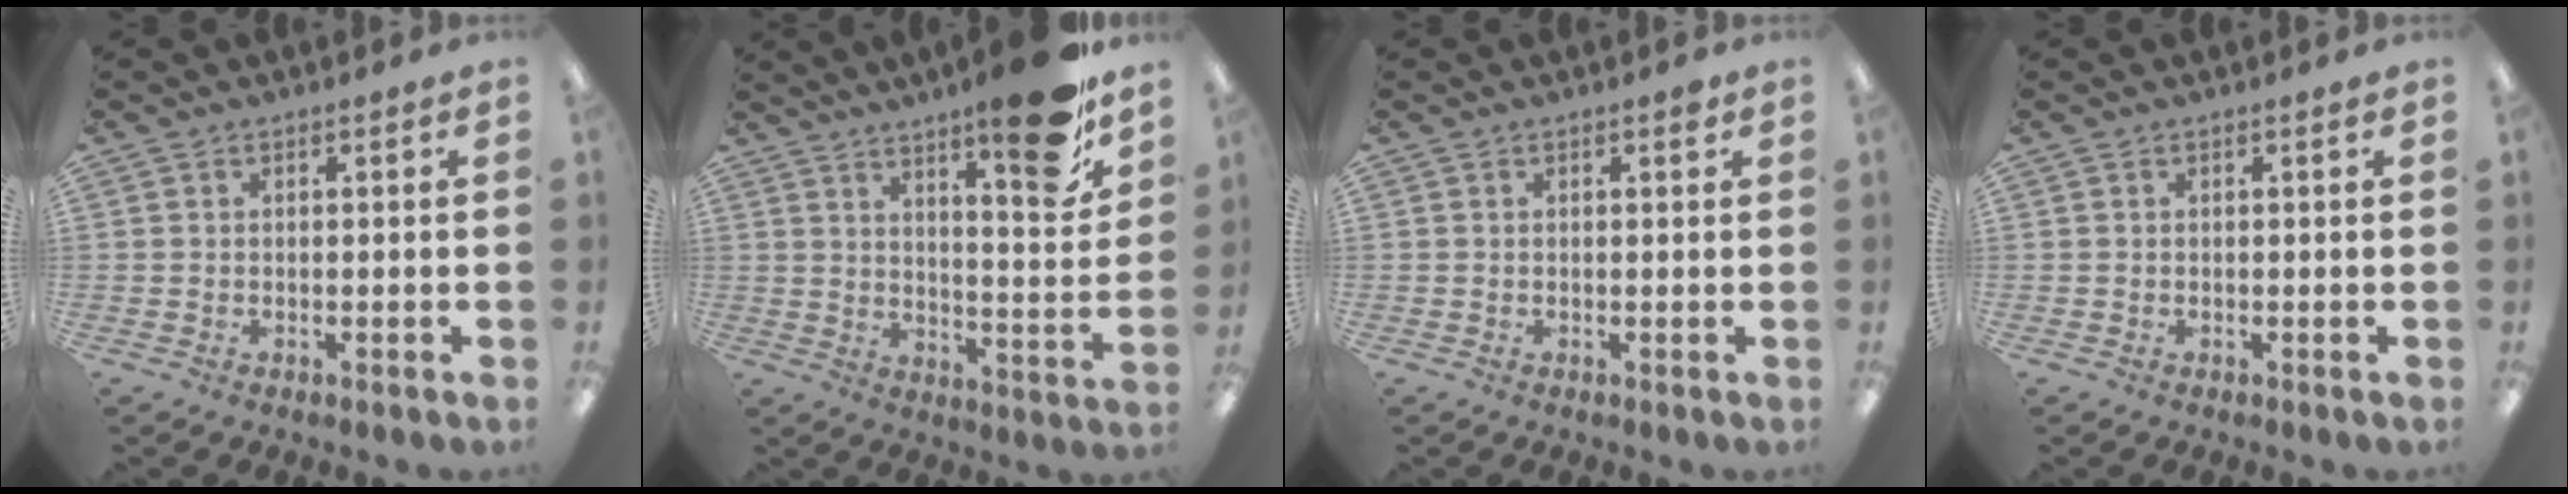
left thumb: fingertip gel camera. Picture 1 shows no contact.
{"total": 15.3, "force": [11.3, 2.9, 10.0], "torque": [-0.134, -0.080, 0.176]}
{"total": 1.0, "force": [0.6, 0.3, 0.8], "torque": [-0.009, -0.001, 0.009]}
{"total": 0.0}